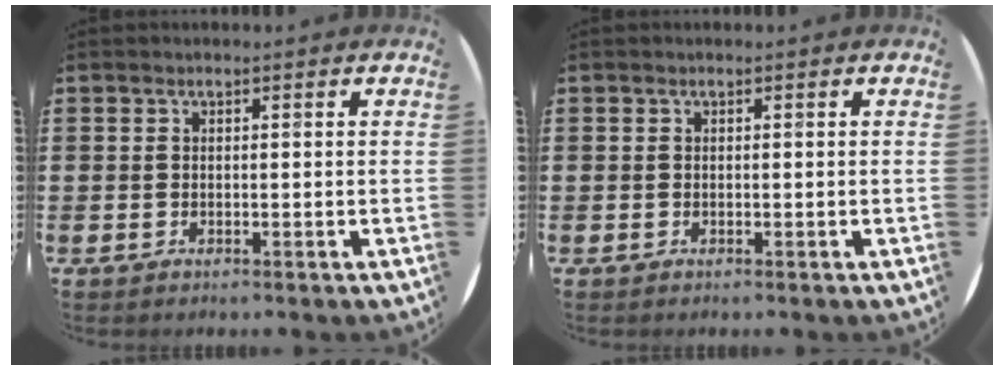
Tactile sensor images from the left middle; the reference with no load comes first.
{"total": 0.0}